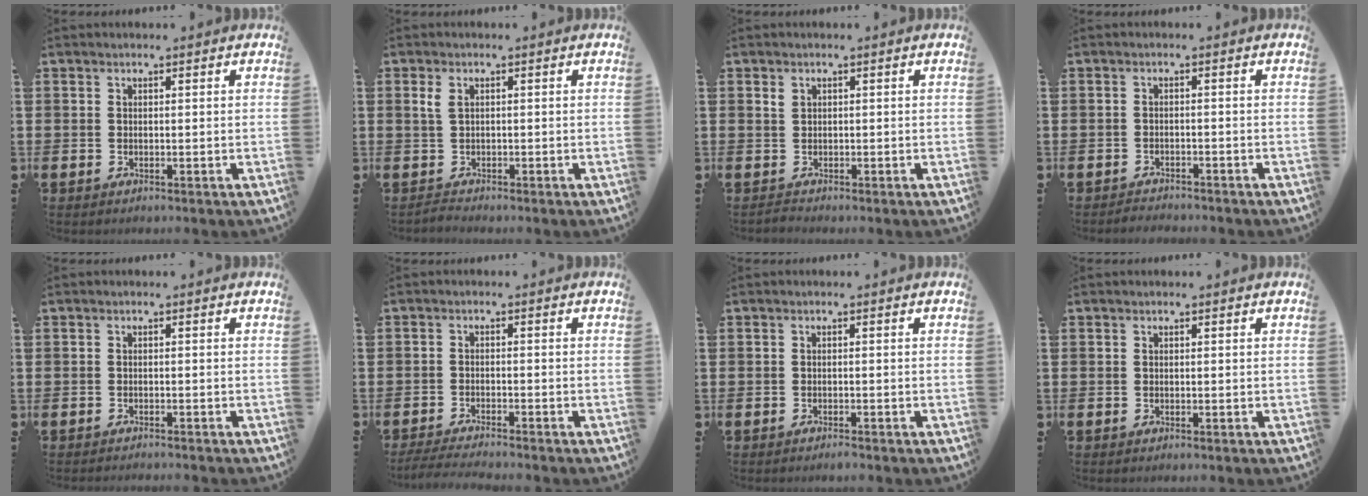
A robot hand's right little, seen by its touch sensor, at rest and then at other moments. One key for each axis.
{"total": 1.6, "fx": 0.1, "fy": 1.1, "fz": 1.1, "tx": -0.019, "ty": 0.002, "tz": 0.000}
{"total": 1.0, "fx": 0.3, "fy": 0.9, "fz": 0.2, "tx": -0.001, "ty": 0.002, "tz": 0.004}
{"total": 1.4, "fx": -1.3, "fy": 0.0, "fz": -0.2, "tx": -0.002, "ty": 0.005, "tz": -0.029}
{"total": 0.6, "fx": -0.6, "fy": -0.1, "fz": 0.0, "tx": 0.001, "ty": -0.001, "tz": -0.013}
{"total": 2.0, "fx": -2.0, "fy": -0.2, "fz": 0.4, "tx": -0.009, "ty": 0.004, "tz": -0.039}
{"total": 0.7, "fx": -0.6, "fy": 0.0, "fz": 0.2, "tx": -0.006, "ty": -0.004, "tz": -0.012}
{"total": 0.0}